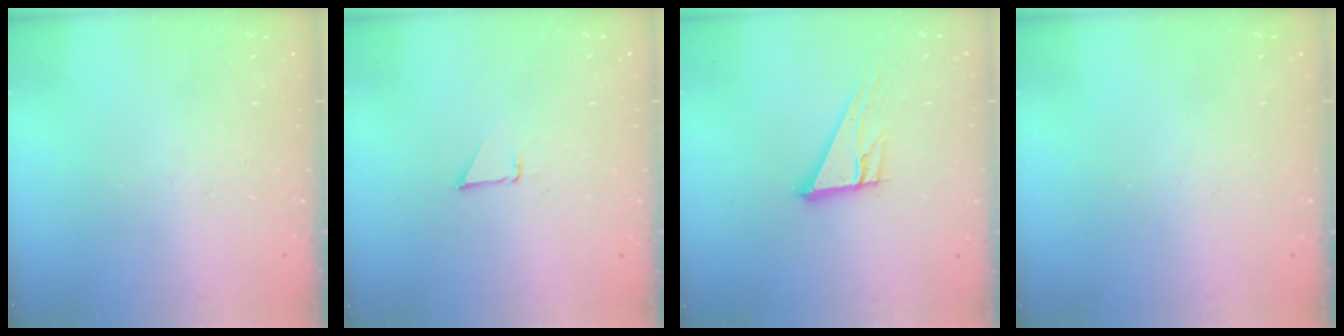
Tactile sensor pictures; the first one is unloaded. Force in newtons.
{"total": 0.8, "press": 0.8, "slide": 0.1}
{"total": 10.0, "press": 10.0, "slide": 0.5}
{"total": 0.0}